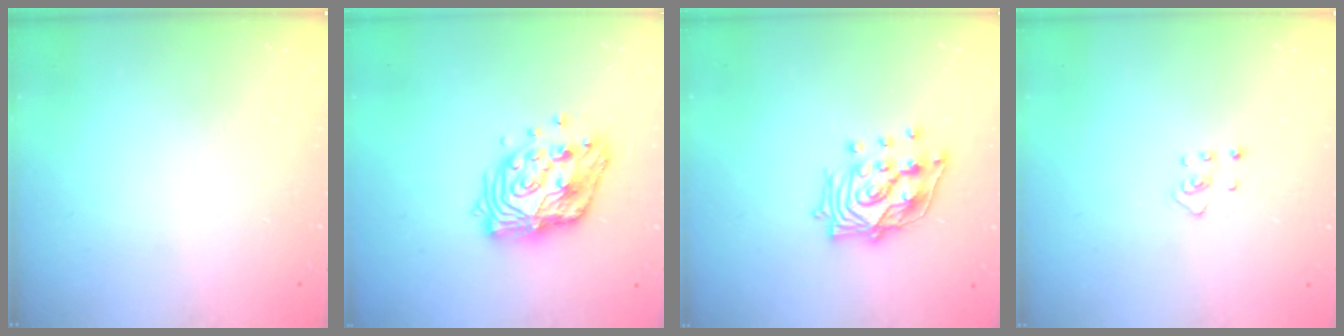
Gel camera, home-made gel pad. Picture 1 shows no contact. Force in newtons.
{"total": 14.1, "press": 14.1, "slide": 1.1}
{"total": 14.5, "press": 14.4, "slide": 1.6}
{"total": 2.4, "press": 2.3, "slide": 0.4}